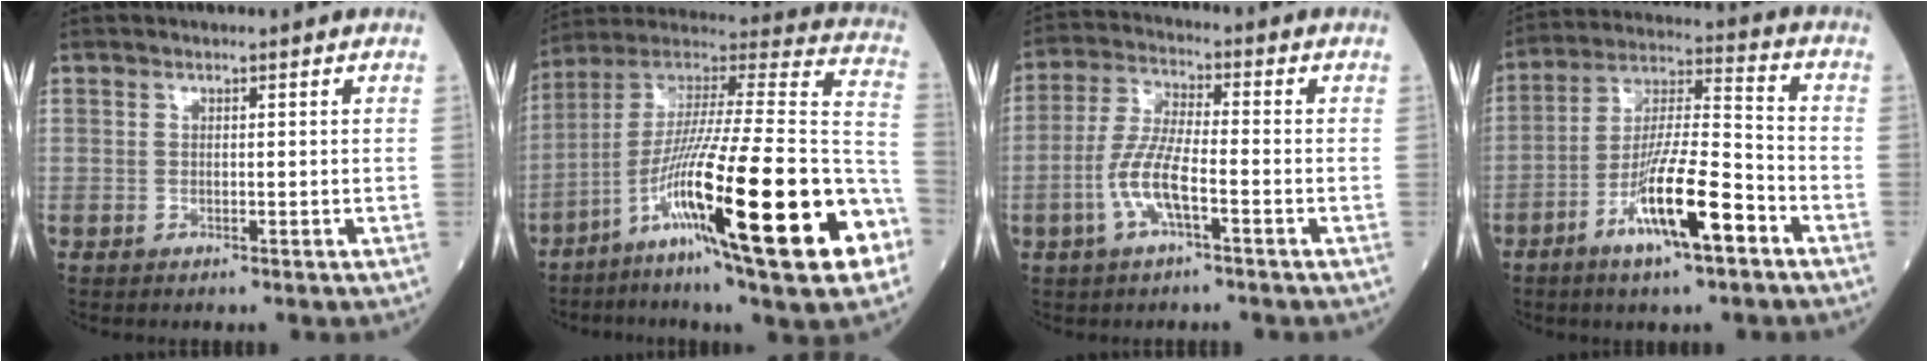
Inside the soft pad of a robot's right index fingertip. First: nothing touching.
{"total": 32.5, "force": [-12.3, 2.9, 29.9], "torque": [-0.438, -0.034, -0.216]}
{"total": 7.5, "force": [-2.8, 1.5, 6.8], "torque": [-0.151, 0.004, -0.057]}
{"total": 13.6, "force": [-6.6, 1.8, 11.7], "torque": [-0.216, -0.006, -0.121]}